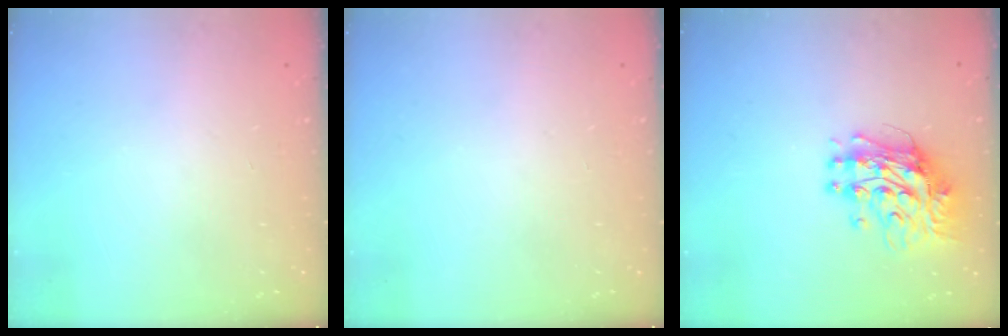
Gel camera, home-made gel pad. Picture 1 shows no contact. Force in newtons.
{"total": 0.0}
{"total": 12.2, "press": 12.2, "slide": 1.0}